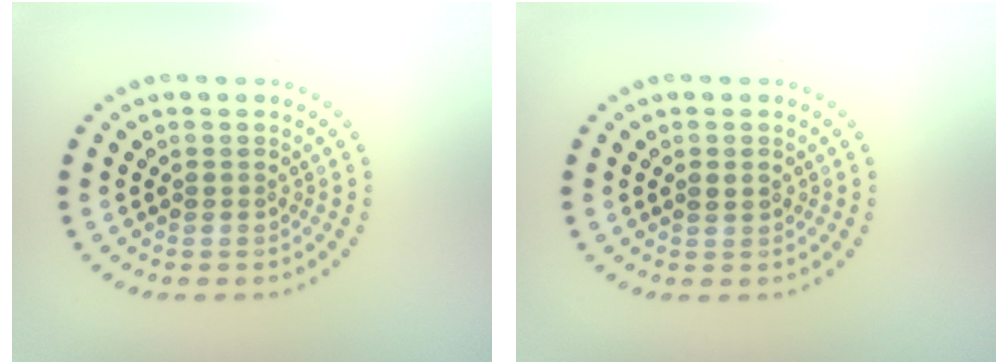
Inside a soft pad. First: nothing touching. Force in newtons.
{"total": 1.0, "press": 0.9, "slide": 0.2}